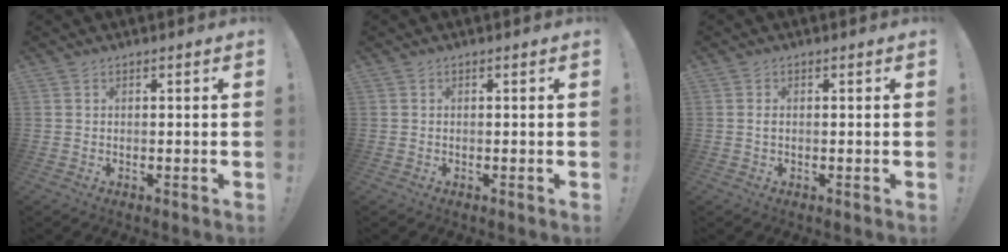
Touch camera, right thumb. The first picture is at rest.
{"total": 0.0}
{"total": 0.8, "force": [-0.1, 0.3, 0.8], "torque": [-0.018, 0.003, -0.001]}